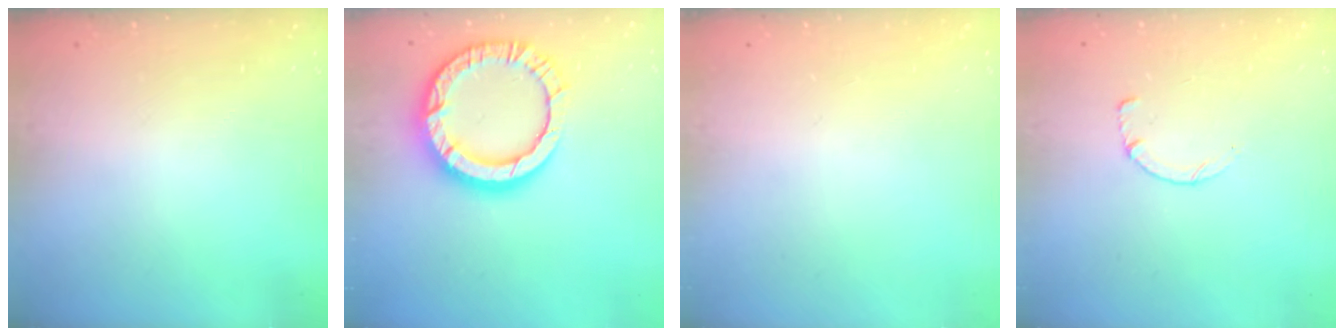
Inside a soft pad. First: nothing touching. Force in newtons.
{"total": 16.2, "press": 16.1, "slide": 1.6}
{"total": 0.0}
{"total": 2.6, "press": 2.5, "slide": 0.3}